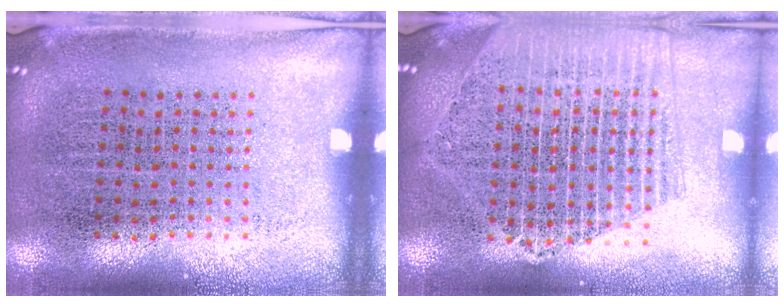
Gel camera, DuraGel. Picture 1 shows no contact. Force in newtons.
{"total": 2.1, "press": 1.9, "slide": 0.8}